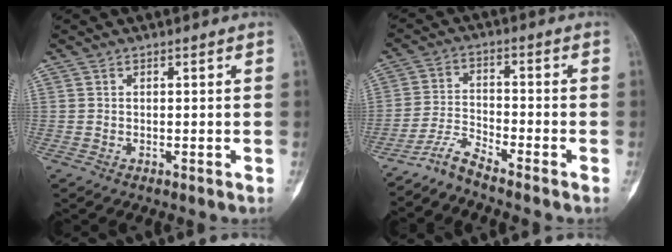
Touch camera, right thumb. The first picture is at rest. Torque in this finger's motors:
{"motor_torque": [0.34, -0.34, 0.34, -0.38, 0.00]}